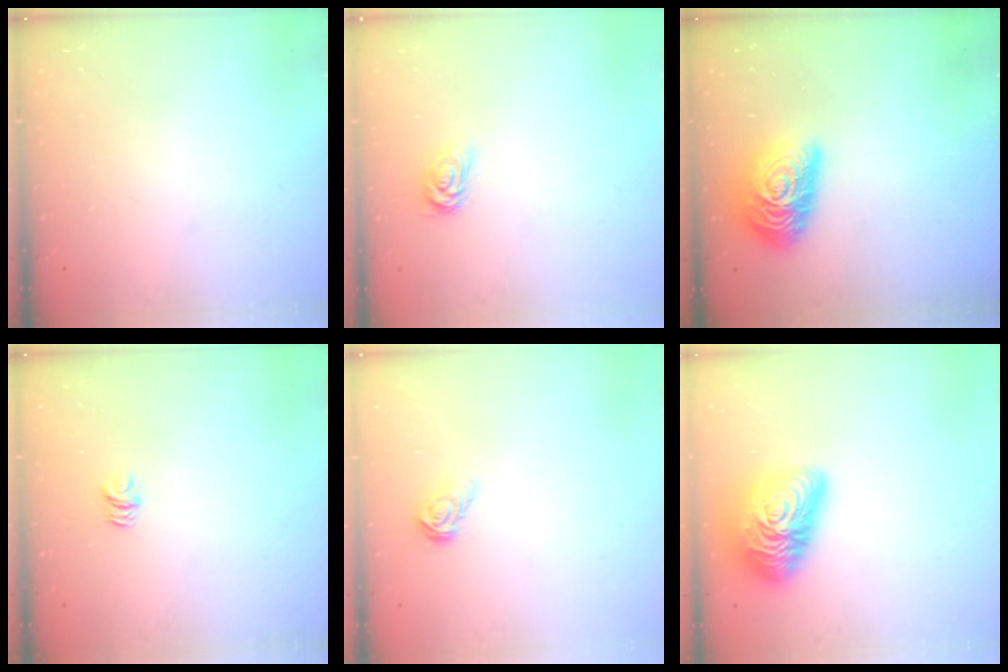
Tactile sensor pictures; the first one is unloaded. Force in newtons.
{"total": 2.5, "press": 2.5, "slide": 0.4}
{"total": 15.8, "press": 15.7, "slide": 0.9}
{"total": 4.1, "press": 4.1, "slide": 0.3}
{"total": 4.9, "press": 4.9, "slide": 0.4}
{"total": 18.6, "press": 18.6, "slide": 1.2}